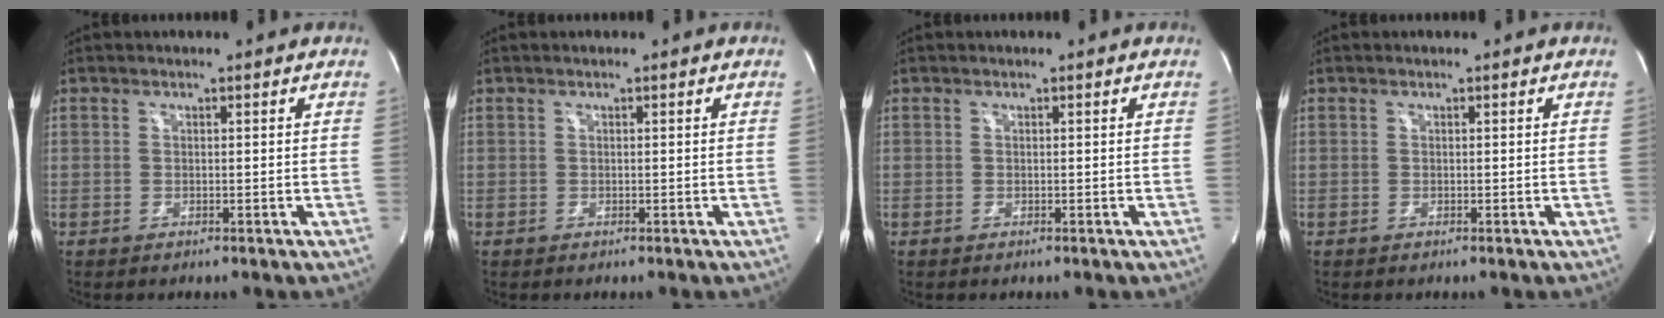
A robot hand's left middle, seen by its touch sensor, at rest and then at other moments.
{"total": 0.0}
{"total": 0.0}
{"total": 0.0}